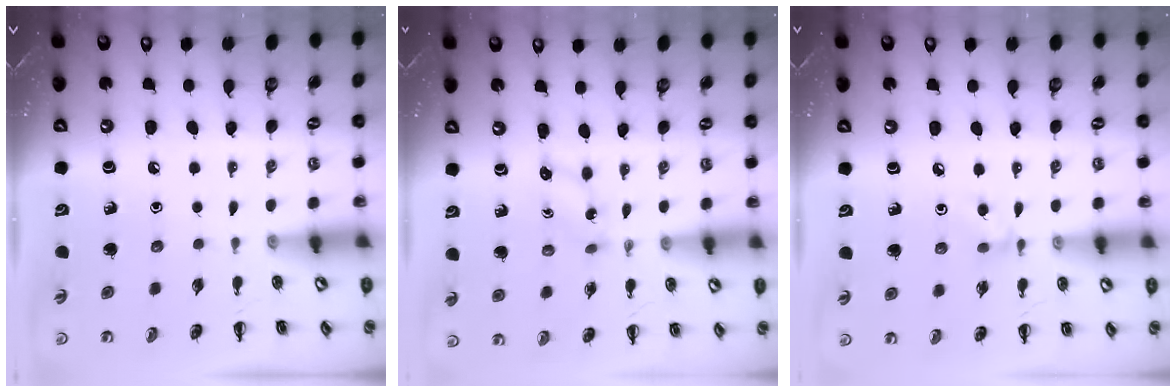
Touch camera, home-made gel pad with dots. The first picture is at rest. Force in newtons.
{"total": 2.0, "press": 2.0, "slide": 0.6}
{"total": 4.6, "press": 4.3, "slide": 1.5}